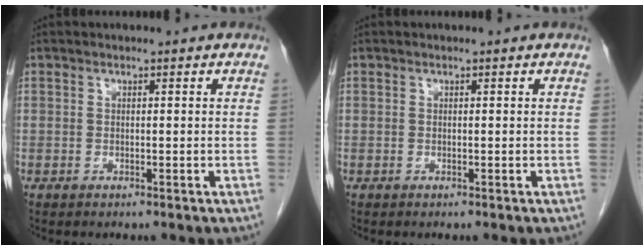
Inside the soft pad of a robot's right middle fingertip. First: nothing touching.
{"total": 0.0}